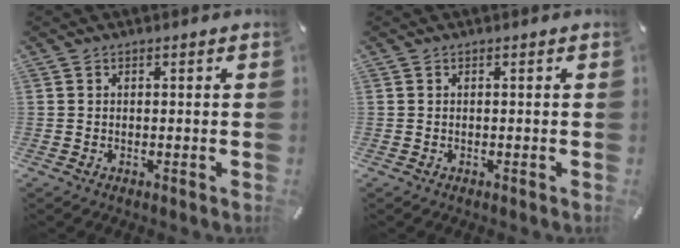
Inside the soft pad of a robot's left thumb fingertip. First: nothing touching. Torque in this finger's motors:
{"motor_torque": [-0.13, -0.11, 0.02, -0.02, 0.00]}